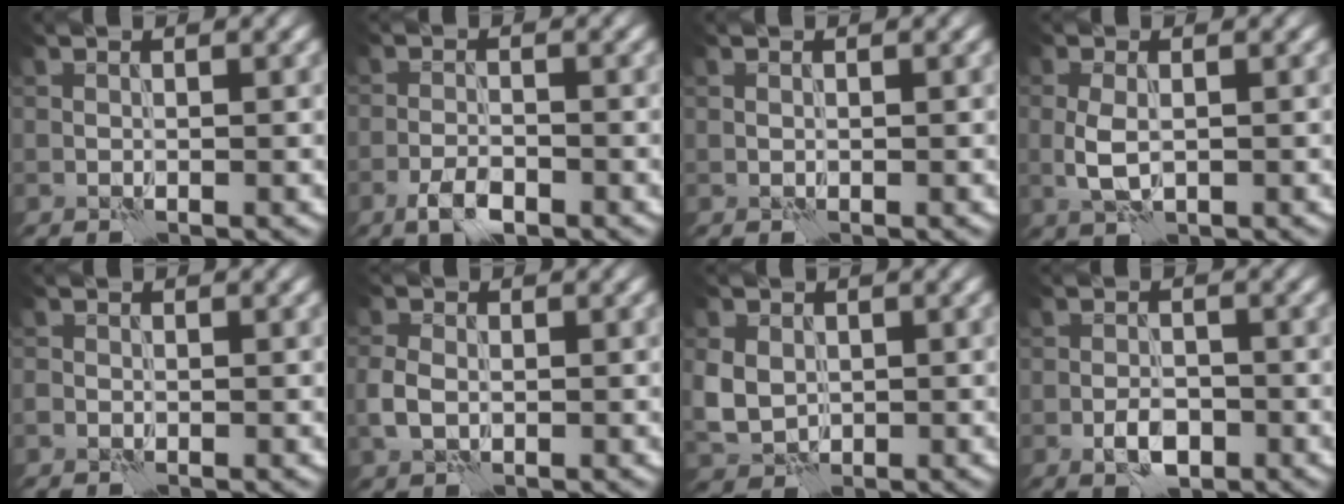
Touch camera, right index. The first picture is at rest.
{"total": 2.6, "force": [-1.6, 1.1, 1.7], "torque": [-0.035, 0.000, -0.036]}
{"total": 0.0}
{"total": 2.5, "force": [-0.1, 1.5, 2.0], "torque": [-0.049, -0.005, -0.003]}
{"total": 0.5, "force": [-0.1, 0.5, 0.0], "torque": [0.002, -0.001, -0.004]}
{"total": 2.4, "force": [-0.2, 1.8, 1.5], "torque": [-0.037, -0.001, -0.009]}
{"total": 3.8, "force": [0.3, 3.3, 1.9], "torque": [-0.049, -0.004, 0.006]}
{"total": 2.6, "force": [-1.3, 1.5, 1.7], "torque": [-0.027, 0.003, -0.025]}